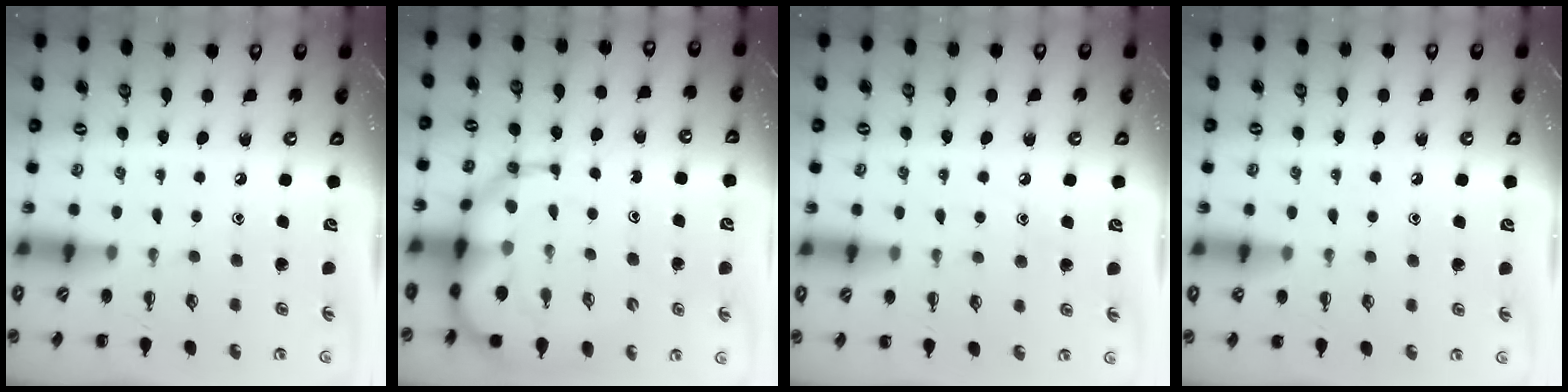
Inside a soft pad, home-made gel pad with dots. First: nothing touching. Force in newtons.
{"total": 12.0, "press": 11.5, "slide": 3.2}
{"total": 8.0, "press": 7.8, "slide": 1.8}
{"total": 6.2, "press": 6.0, "slide": 1.9}